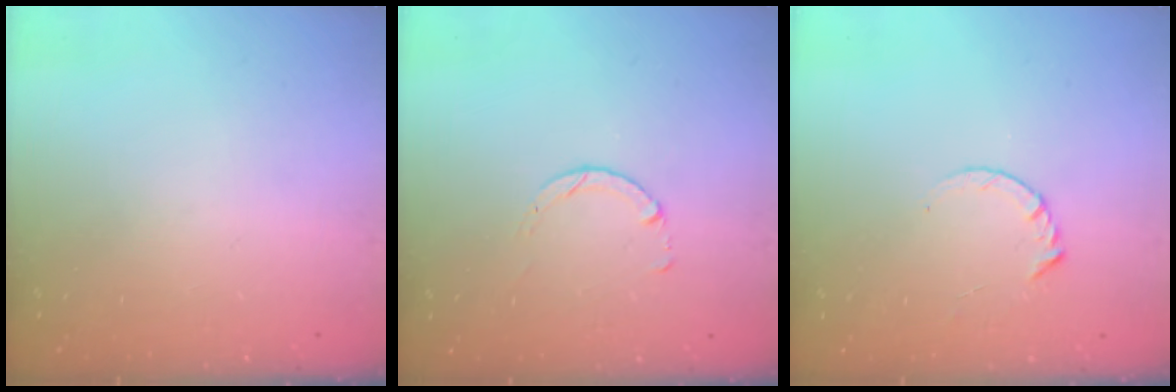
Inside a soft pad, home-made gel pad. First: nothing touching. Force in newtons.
{"total": 1.4, "press": 1.4, "slide": 0.2}
{"total": 3.6, "press": 3.6, "slide": 0.4}